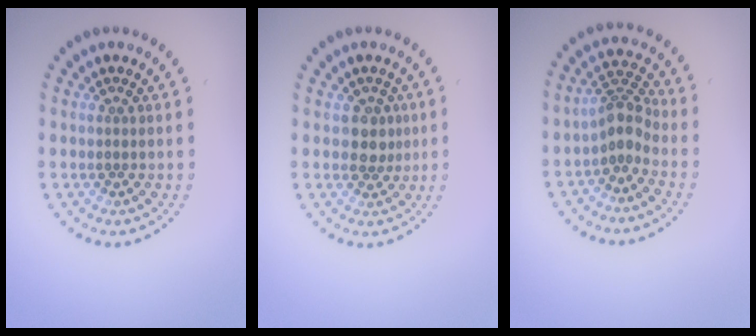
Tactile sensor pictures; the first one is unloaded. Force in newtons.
{"total": 2.2, "press": 2.0, "slide": 0.8}
{"total": 2.7, "press": 2.0, "slide": 1.7}